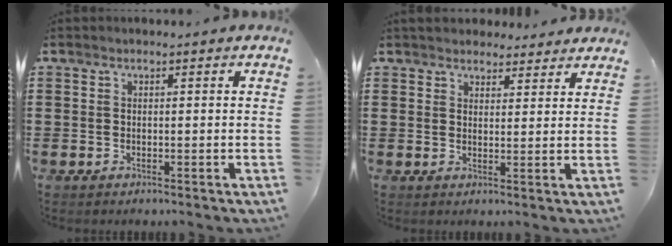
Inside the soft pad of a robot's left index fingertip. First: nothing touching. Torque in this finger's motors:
{"motor_torque": [2.14, 0.00, 0.17, 0.01]}